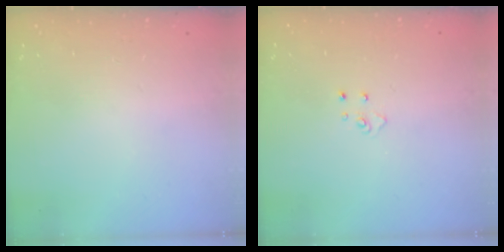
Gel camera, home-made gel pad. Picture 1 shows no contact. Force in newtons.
{"total": 3.7, "press": 3.7, "slide": 0.3}